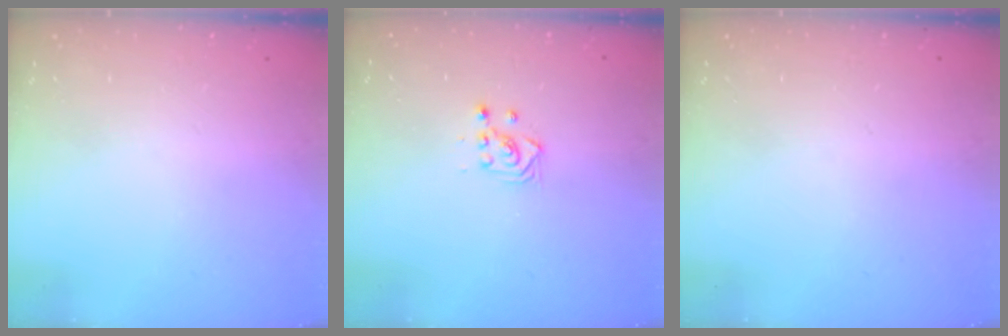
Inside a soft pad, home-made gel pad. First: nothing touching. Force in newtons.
{"total": 3.0, "press": 3.0, "slide": 0.5}
{"total": 0.0}